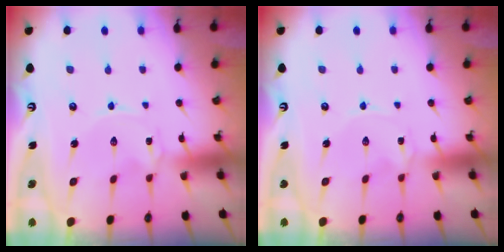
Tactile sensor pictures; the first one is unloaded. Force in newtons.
{"total": 0.0}